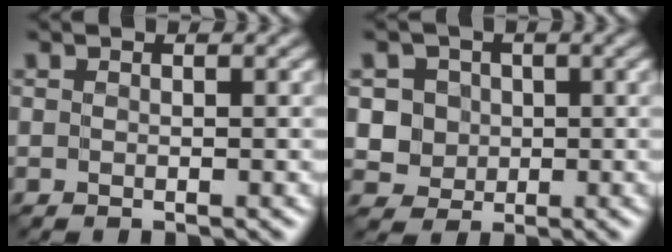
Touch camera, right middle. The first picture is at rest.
{"total": 4.7, "force": [0.9, 4.4, 1.4], "torque": [-0.011, 0.024, 0.008]}